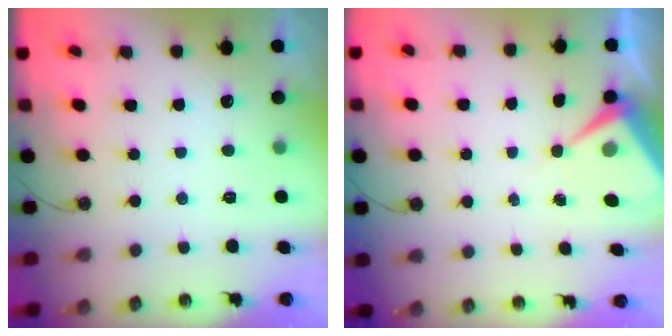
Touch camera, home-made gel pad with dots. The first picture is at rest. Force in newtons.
{"total": 6.2, "press": 6.2, "slide": 0.9}